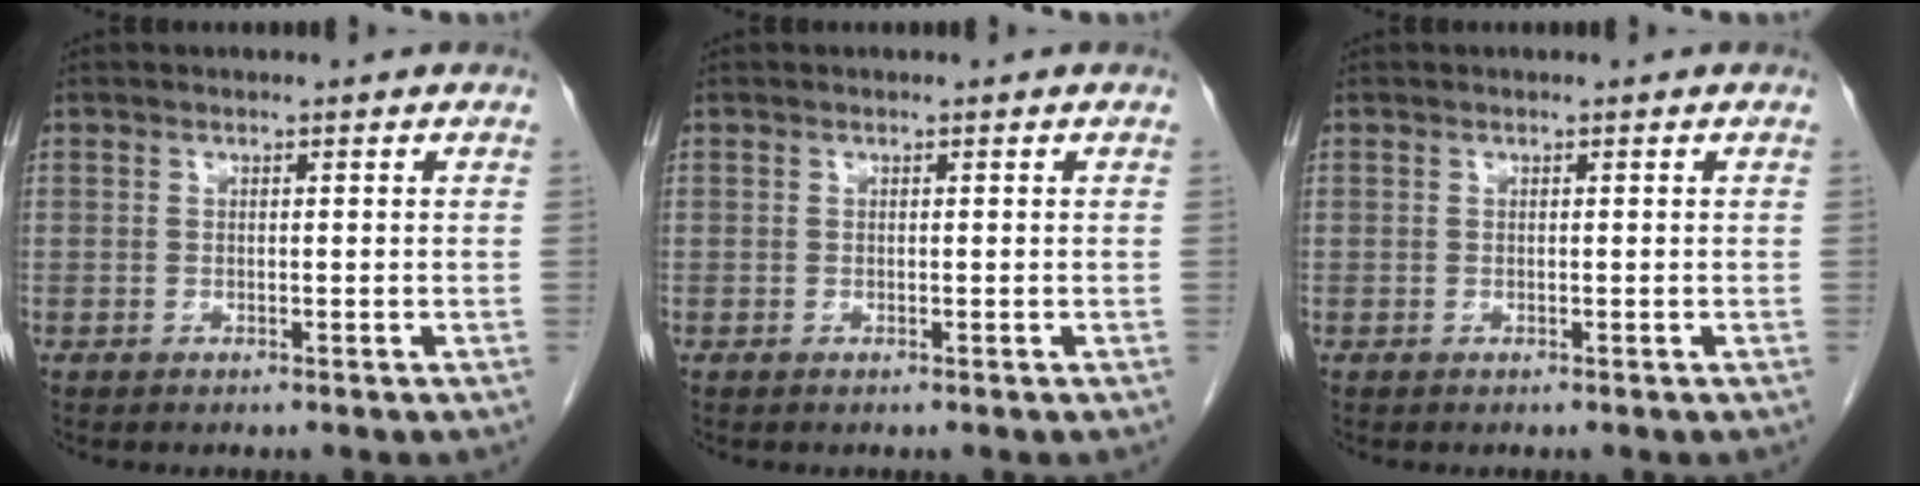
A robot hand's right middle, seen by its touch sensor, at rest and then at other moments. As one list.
[{"total": 0.0}, {"total": 0.0}]